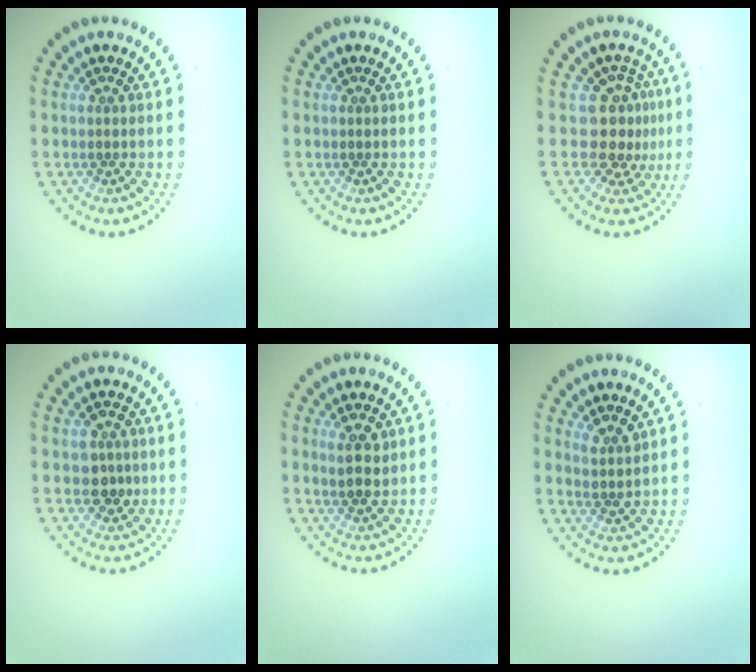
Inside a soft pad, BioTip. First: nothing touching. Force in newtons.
{"total": 0.0}
{"total": 3.4, "press": 2.4, "slide": 2.4}
{"total": 2.4, "press": 2.3, "slide": 0.6}
{"total": 2.3, "press": 2.1, "slide": 1.0}
{"total": 1.7, "press": 1.3, "slide": 1.1}